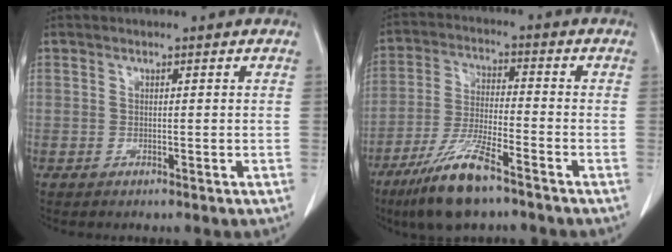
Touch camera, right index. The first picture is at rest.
{"total": 11.0, "force": [-7.4, 1.6, 7.9], "torque": [-0.165, -0.026, -0.137]}